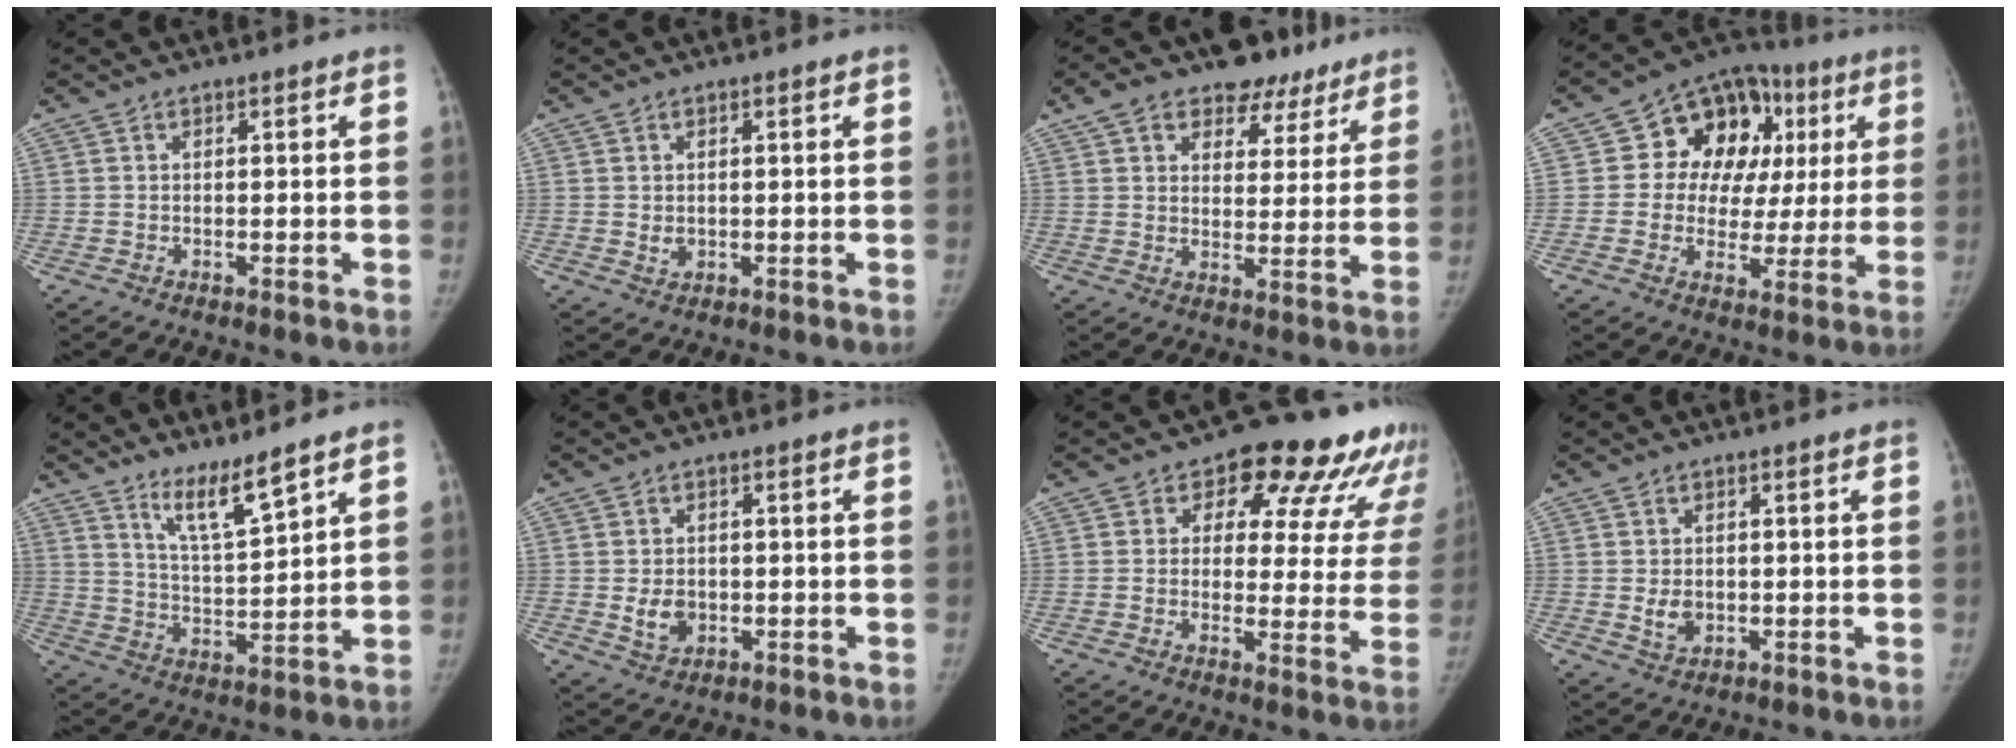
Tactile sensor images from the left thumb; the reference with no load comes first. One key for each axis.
{"total": 2.0, "fx": -0.1, "fy": 1.7, "fz": 1.1, "tx": -0.008, "ty": 0.000, "tz": 0.004}
{"total": 13.0, "fx": 8.6, "fy": 8.2, "fz": 5.4, "tx": -0.027, "ty": -0.019, "tz": 0.120}
{"total": 17.8, "fx": 4.5, "fy": 13.3, "fz": 10.9, "tx": -0.085, "ty": 0.029, "tz": 0.065}
{"total": 8.0, "fx": 6.2, "fy": 0.8, "fz": 4.9, "tx": -0.084, "ty": -0.062, "tz": 0.121}
{"total": 4.9, "fx": -0.6, "fy": 3.8, "fz": 3.0, "tx": -0.032, "ty": -0.001, "tz": -0.003}
{"total": 17.3, "fx": 11.3, "fy": 9.0, "fz": 9.5, "tx": -0.061, "ty": -0.041, "tz": 0.119}
{"total": 3.8, "fx": -0.3, "fy": 2.9, "fz": 2.4, "tx": -0.028, "ty": -0.002, "tz": 0.003}